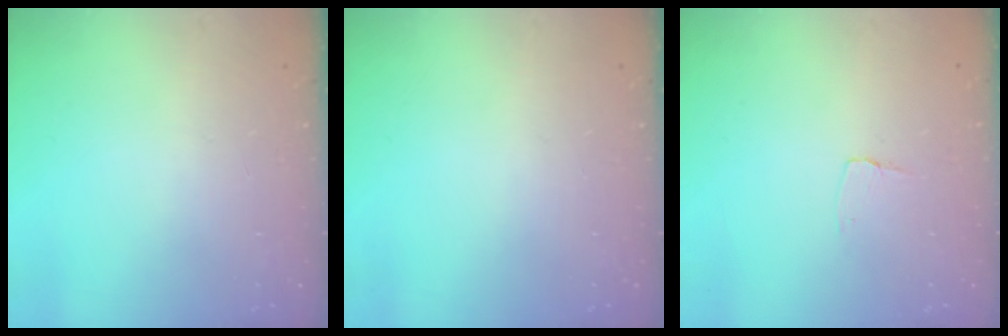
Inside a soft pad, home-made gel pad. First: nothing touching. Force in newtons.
{"total": 0.0}
{"total": 2.9, "press": 2.9, "slide": 0.3}